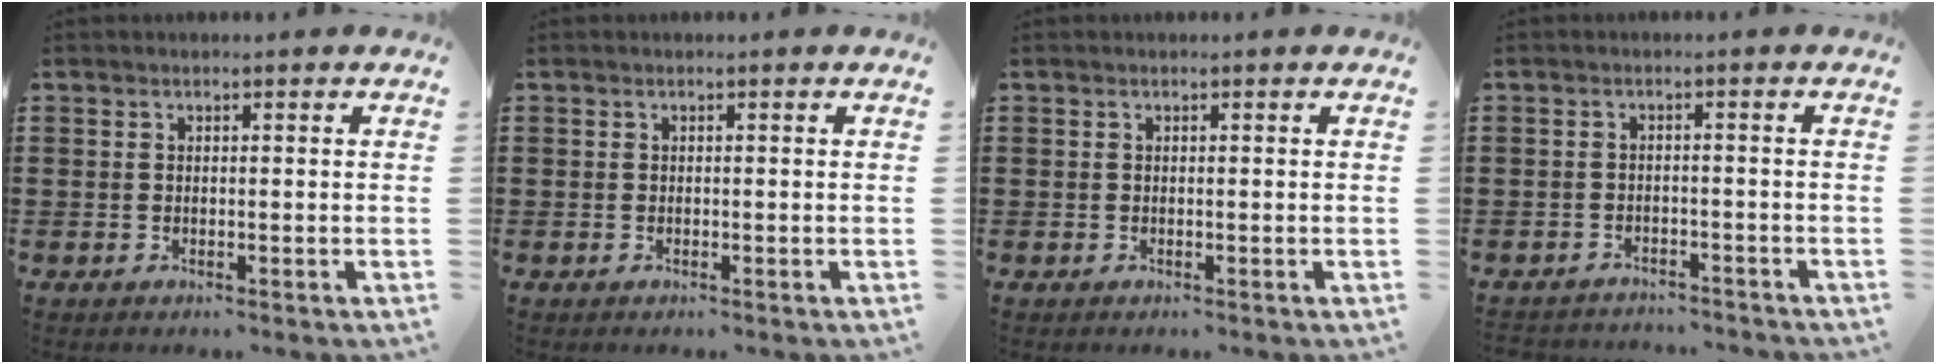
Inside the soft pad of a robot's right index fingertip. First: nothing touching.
{"total": 0.0}
{"total": 0.0}
{"total": 2.2, "force": [-2.2, 0.3, -0.2], "torque": [-0.005, 0.000, -0.050]}